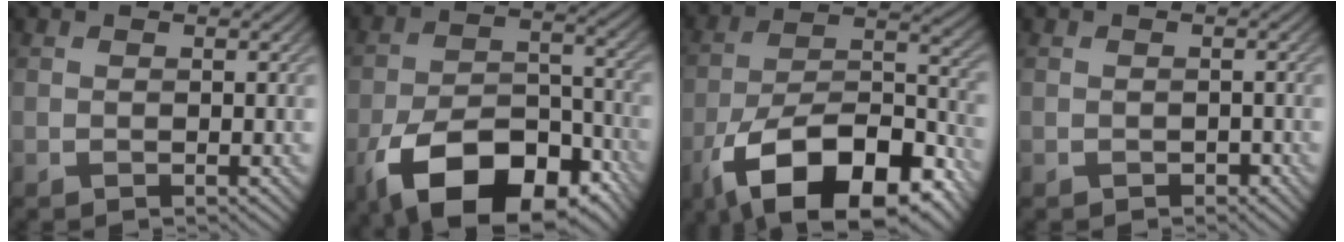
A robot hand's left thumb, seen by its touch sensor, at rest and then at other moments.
{"total": 15.9, "force": [-9.4, 8.2, 9.8], "torque": [-0.187, -0.027, -0.156]}
{"total": 17.8, "force": [-10.7, 7.8, 11.9], "torque": [-0.209, -0.024, -0.189]}
{"total": 0.7, "force": [-0.4, 0.6, 0.2], "torque": [-0.003, -0.002, -0.009]}